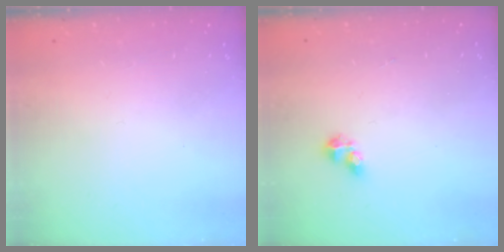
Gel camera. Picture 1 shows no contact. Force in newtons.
{"total": 2.9, "press": 2.9, "slide": 0.3}